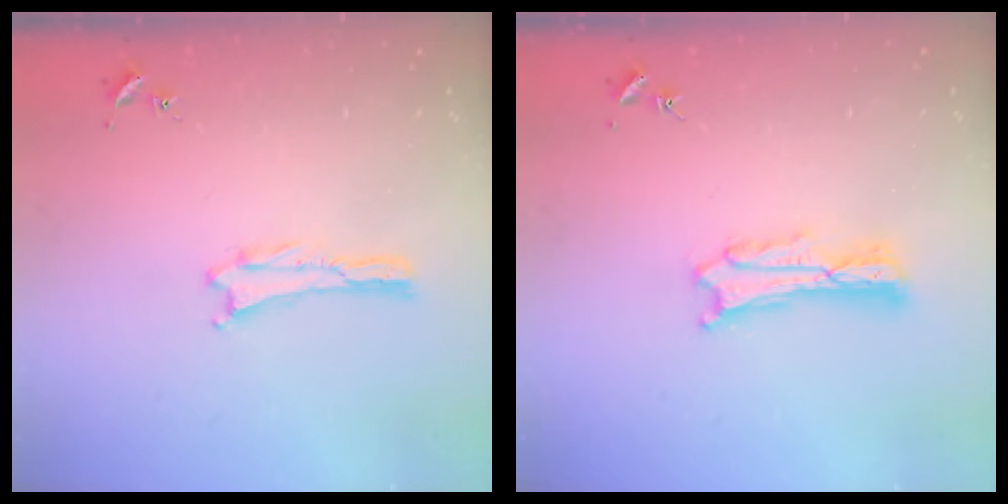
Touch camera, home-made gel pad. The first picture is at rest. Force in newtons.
{"total": 3.0, "press": 3.0, "slide": 0.3}